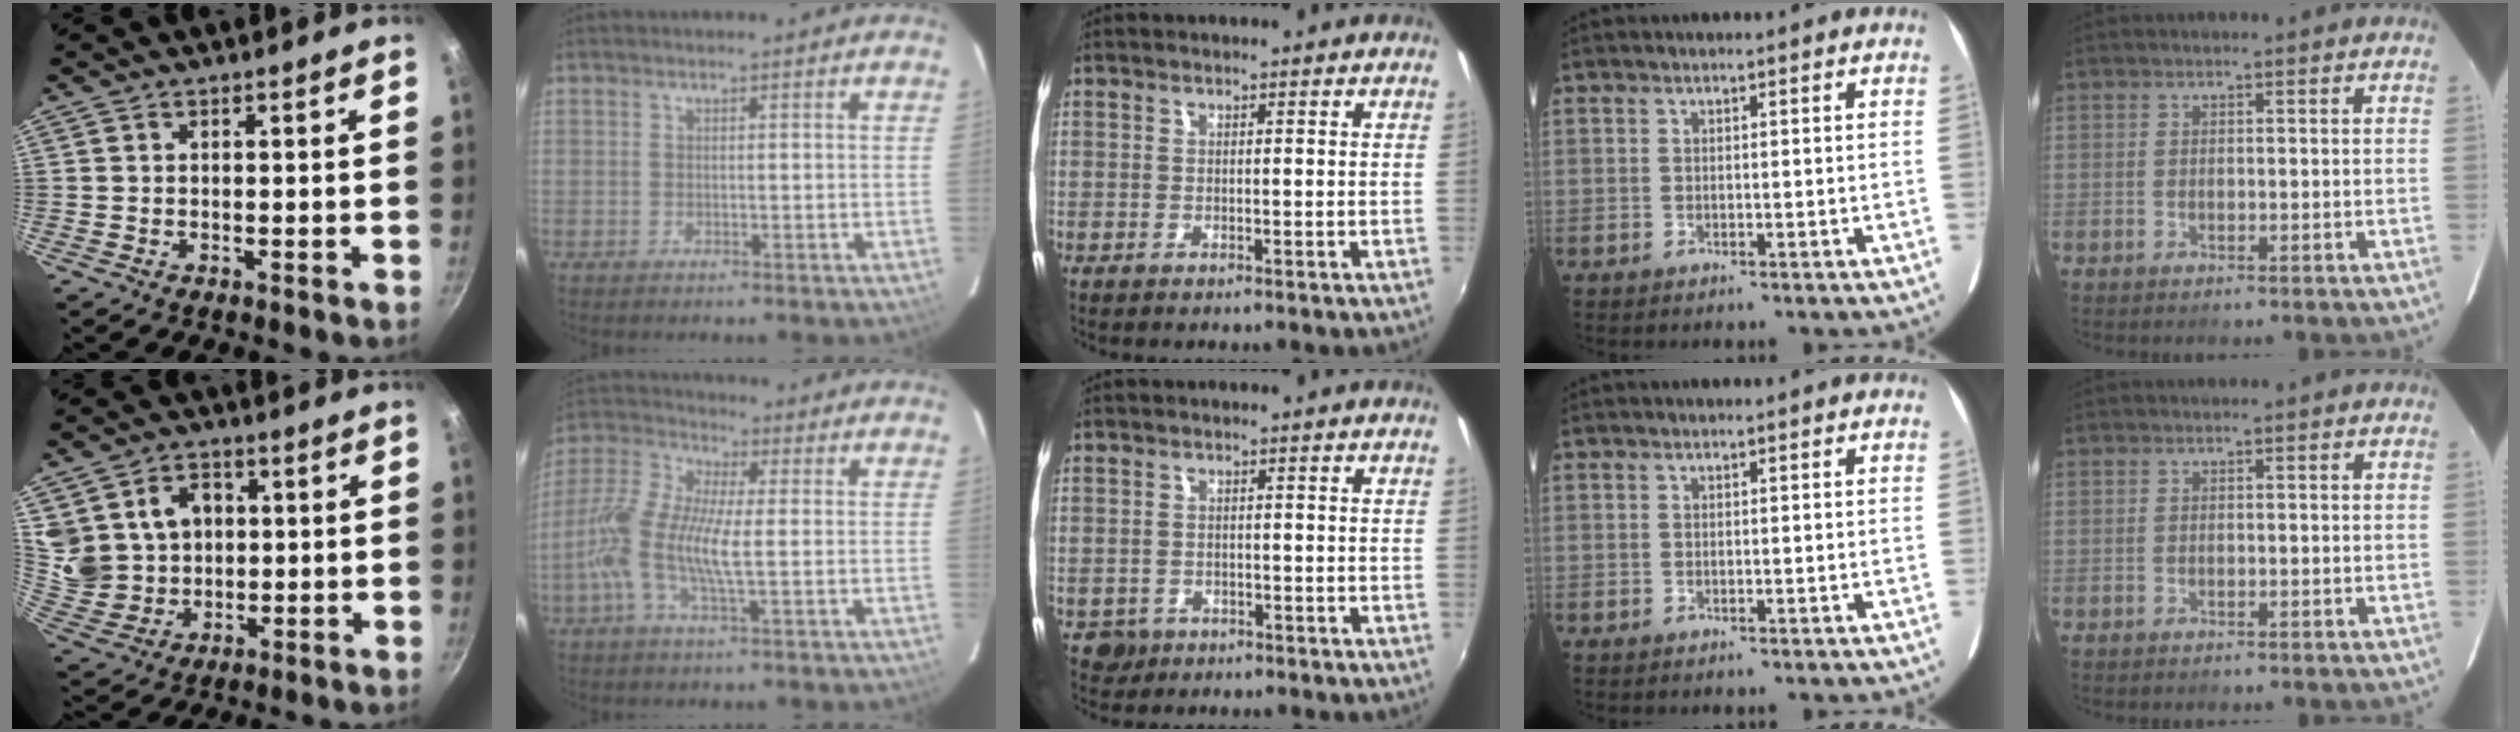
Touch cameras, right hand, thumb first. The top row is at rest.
{"thumb": {"total": 13.4, "force": [2.9, 11.5, 6.3], "torque": [-0.101, -0.006, 0.070]}, "index": {"total": 11.1, "force": [-1.8, 2.4, 10.6], "torque": [-0.232, 0.006, -0.047]}, "middle": {"total": 3.1, "force": [-1.4, 2.6, 0.7], "torque": [-0.021, -0.002, -0.019]}}